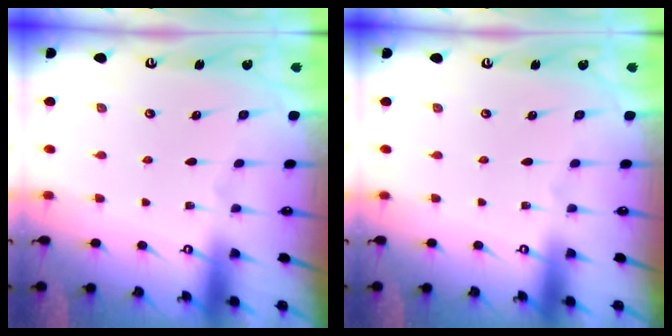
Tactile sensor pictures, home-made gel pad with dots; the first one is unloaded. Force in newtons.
{"total": 0.0}